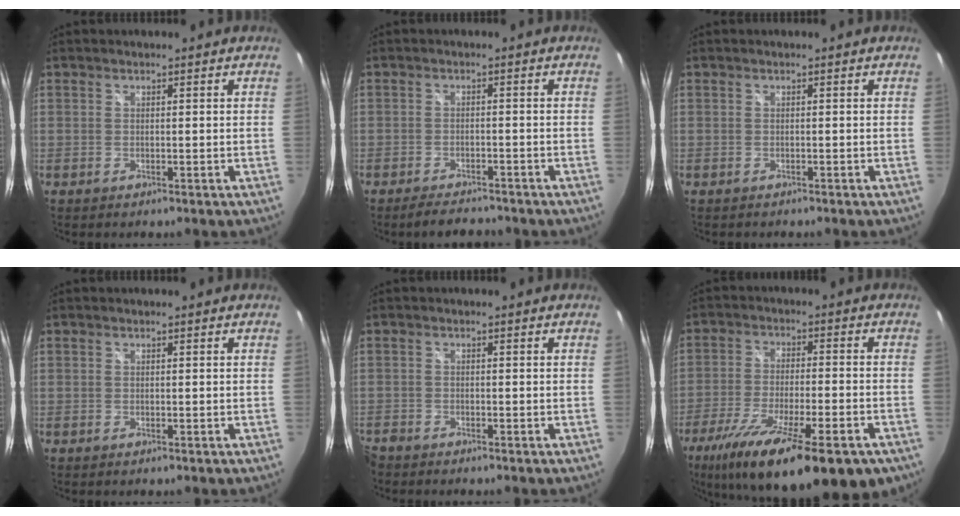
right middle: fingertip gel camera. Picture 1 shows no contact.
{"total": 5.4, "force": [-4.7, 1.6, 2.0], "torque": [-0.050, -0.006, -0.073]}
{"total": 0.5, "force": [-0.5, 0.2, 0.1], "torque": [-0.002, -0.003, -0.009]}
{"total": 0.0}
{"total": 3.0, "force": [-2.7, 1.1, 0.5], "torque": [-0.026, -0.011, -0.055]}
{"total": 24.6, "force": [-16.0, 7.0, 17.4], "torque": [-0.307, -0.065, -0.244]}